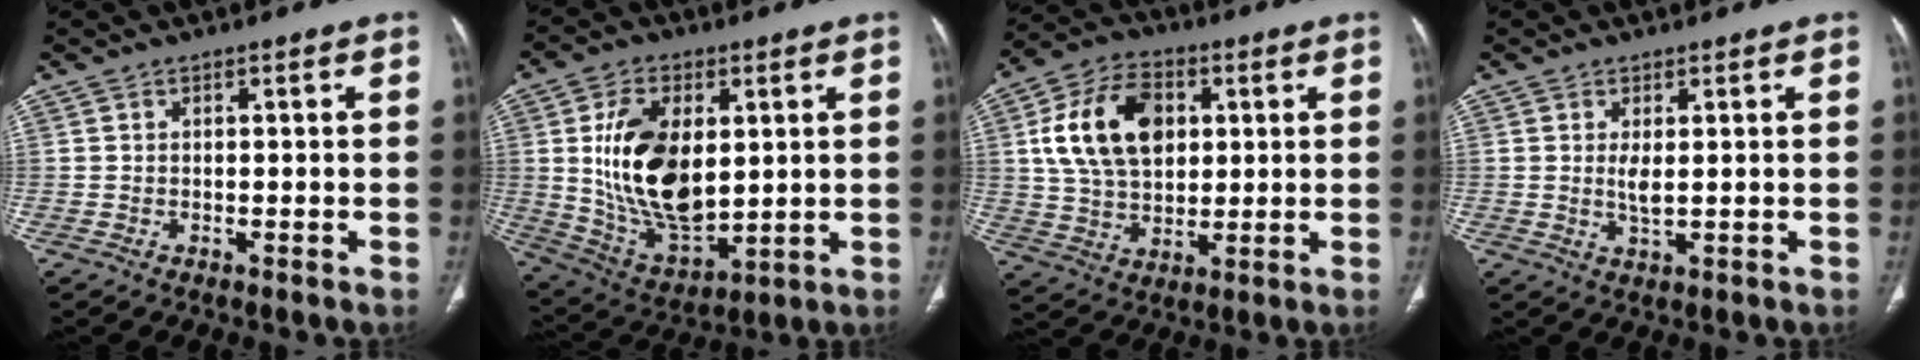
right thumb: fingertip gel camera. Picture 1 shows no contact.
{"total": 18.4, "force": [2.8, 10.6, 14.8], "torque": [-0.247, -0.020, 0.069]}
{"total": 16.5, "force": [3.9, 11.0, 11.6], "torque": [-0.187, 0.004, 0.071]}
{"total": 2.5, "force": [0.5, 0.7, 2.4], "torque": [-0.051, -0.010, 0.016]}